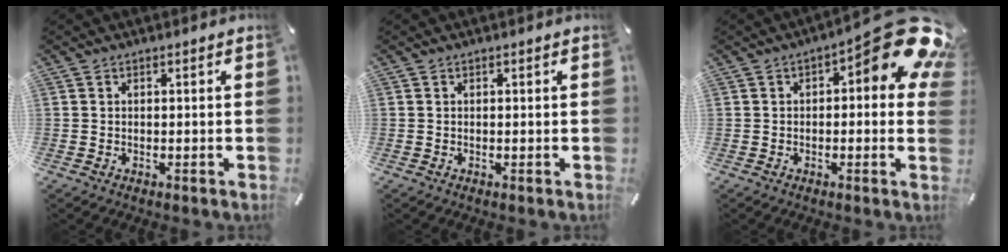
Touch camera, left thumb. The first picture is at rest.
{"total": 0.0}
{"total": 15.2, "force": [6.5, 5.7, 12.4], "torque": [-0.149, -0.060, 0.108]}